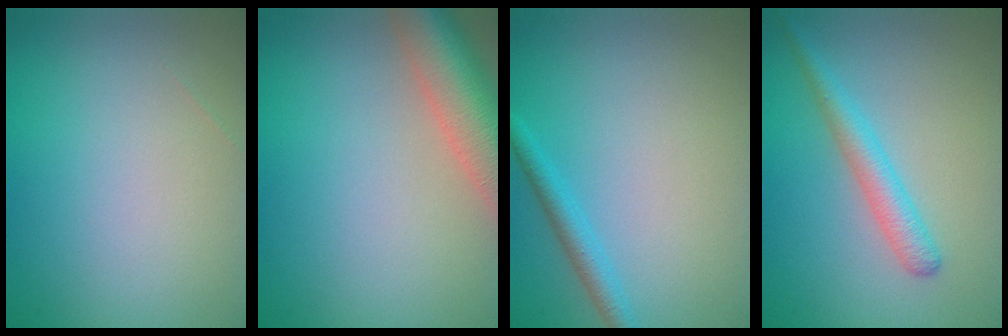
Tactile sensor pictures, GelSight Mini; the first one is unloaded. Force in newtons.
{"total": 7.4, "press": 7.4, "slide": 0.7}
{"total": 1.9, "press": 1.9, "slide": 0.2}
{"total": 2.7, "press": 2.7, "slide": 0.0}